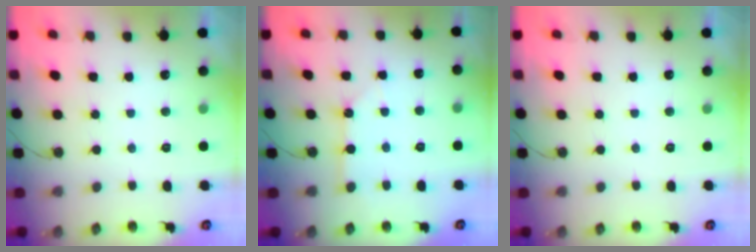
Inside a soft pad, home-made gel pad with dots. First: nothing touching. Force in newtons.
{"total": 2.6, "press": 2.6, "slide": 0.3}
{"total": 0.0}